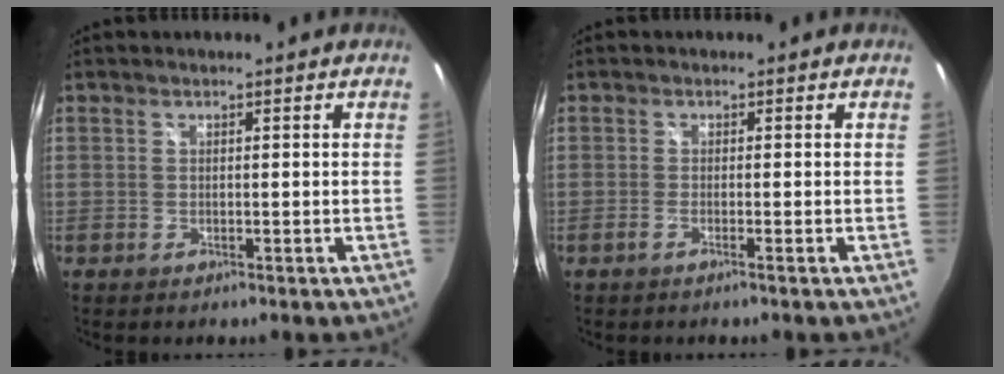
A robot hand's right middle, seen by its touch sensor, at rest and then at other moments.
{"total": 1.1, "force": [-0.8, -0.4, 0.8], "torque": [-0.012, -0.002, -0.015]}